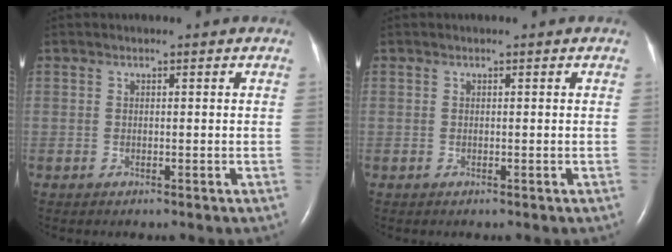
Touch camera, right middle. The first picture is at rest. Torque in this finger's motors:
{"motor_torque": [-0.03, 0.09, -0.03, 0.00]}